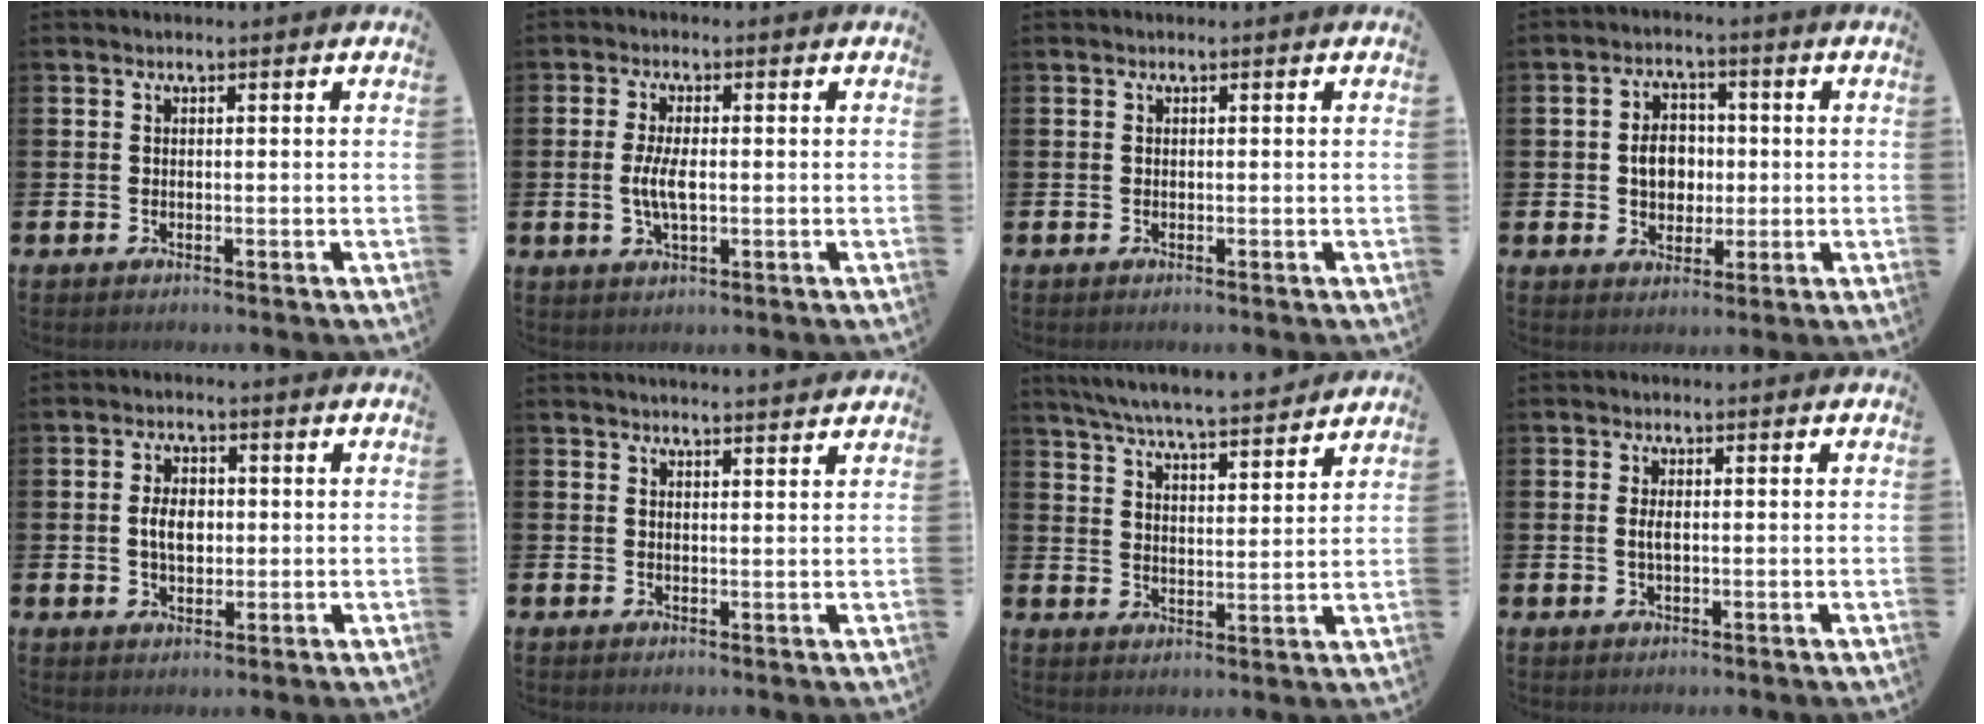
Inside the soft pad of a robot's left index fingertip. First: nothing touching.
{"total": 4.4, "force": [-0.1, 1.7, 4.1], "torque": [-0.075, -0.001, -0.007]}
{"total": 0.0}
{"total": 4.3, "force": [0.1, 3.2, 3.0], "torque": [-0.032, 0.001, -0.009]}
{"total": 4.1, "force": [0.2, 2.7, 3.1], "torque": [-0.041, 0.003, -0.002]}
{"total": 2.7, "force": [2.7, -0.3, 0.1], "torque": [0.007, -0.019, 0.046]}
{"total": 6.5, "force": [6.3, 0.2, 1.7], "torque": [-0.053, -0.044, 0.110]}
{"total": 1.1, "force": [0.2, 0.4, 1.0], "torque": [-0.021, 0.004, 0.002]}